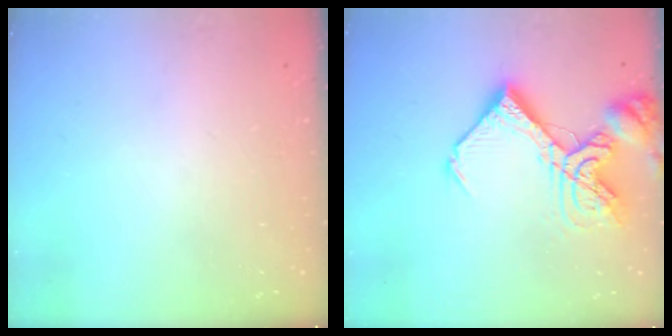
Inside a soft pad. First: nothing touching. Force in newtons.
{"total": 16.5, "press": 16.4, "slide": 2.1}